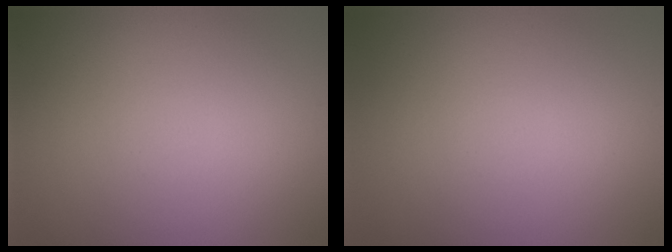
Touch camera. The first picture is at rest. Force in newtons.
{"total": 0.0}